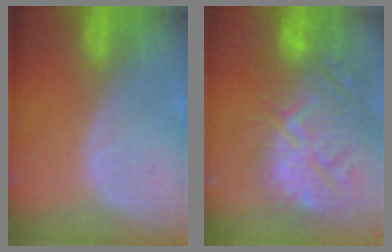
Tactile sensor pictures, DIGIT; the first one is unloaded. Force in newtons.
{"total": 15.4, "press": 13.1, "slide": 8.0}